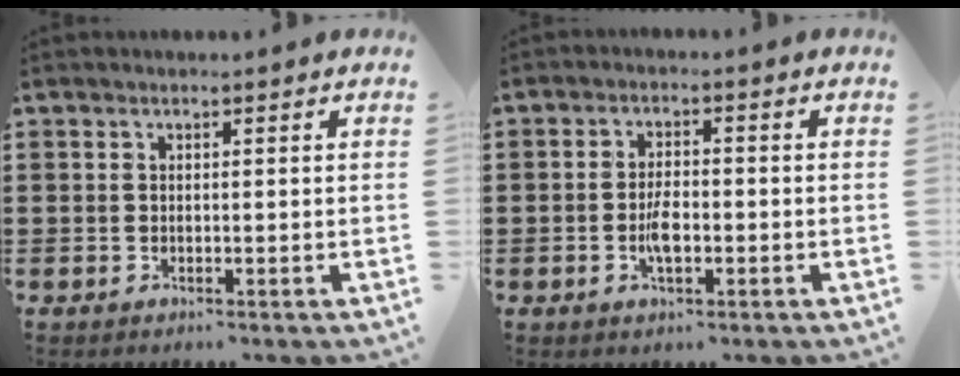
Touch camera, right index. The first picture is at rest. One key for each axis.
{"total": 3.8, "fx": -1.0, "fy": 1.5, "fz": 3.3, "tx": -0.075, "ty": -0.003, "tz": -0.021}